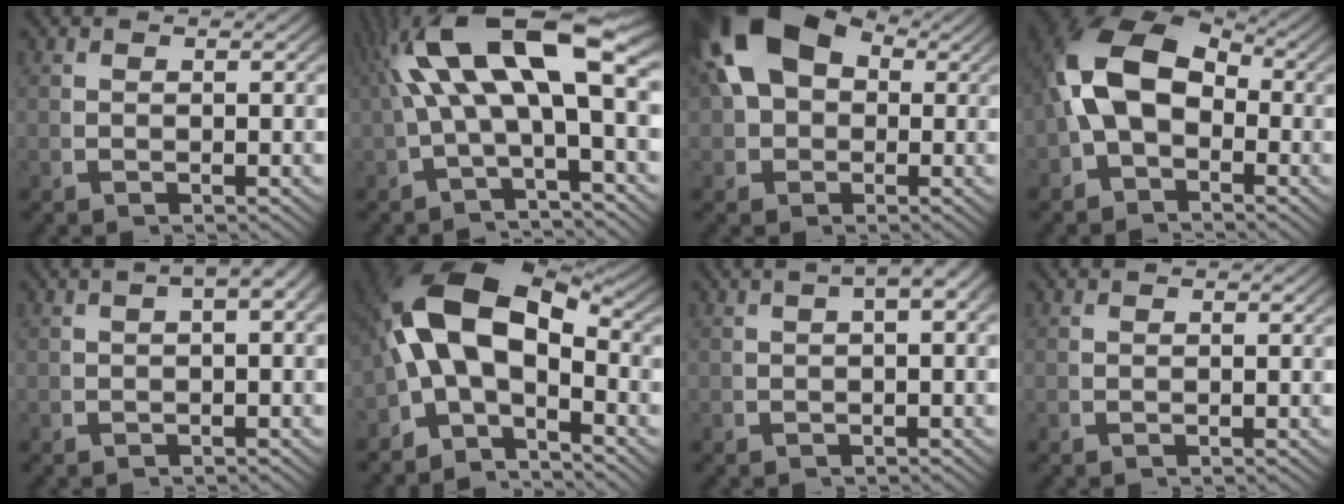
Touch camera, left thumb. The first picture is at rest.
{"total": 10.7, "force": [0.6, 5.2, 9.3], "torque": [-0.174, -0.005, 0.016]}
{"total": 9.6, "force": [2.6, 7.0, 6.0], "torque": [-0.137, 0.000, 0.043]}
{"total": 10.8, "force": [0.3, 7.7, 7.6], "torque": [-0.158, -0.020, 0.012]}
{"total": 3.6, "force": [0.8, 1.5, 3.2], "torque": [-0.034, 0.026, 0.002]}
{"total": 14.5, "force": [0.0, 9.5, 11.0], "torque": [-0.224, -0.025, -0.004]}
{"total": 3.9, "force": [1.1, 1.5, 3.4], "torque": [-0.038, 0.027, 0.005]}
{"total": 0.0}